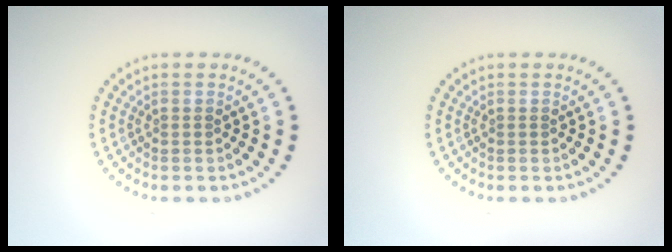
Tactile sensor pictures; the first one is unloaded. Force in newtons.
{"total": 0.0}